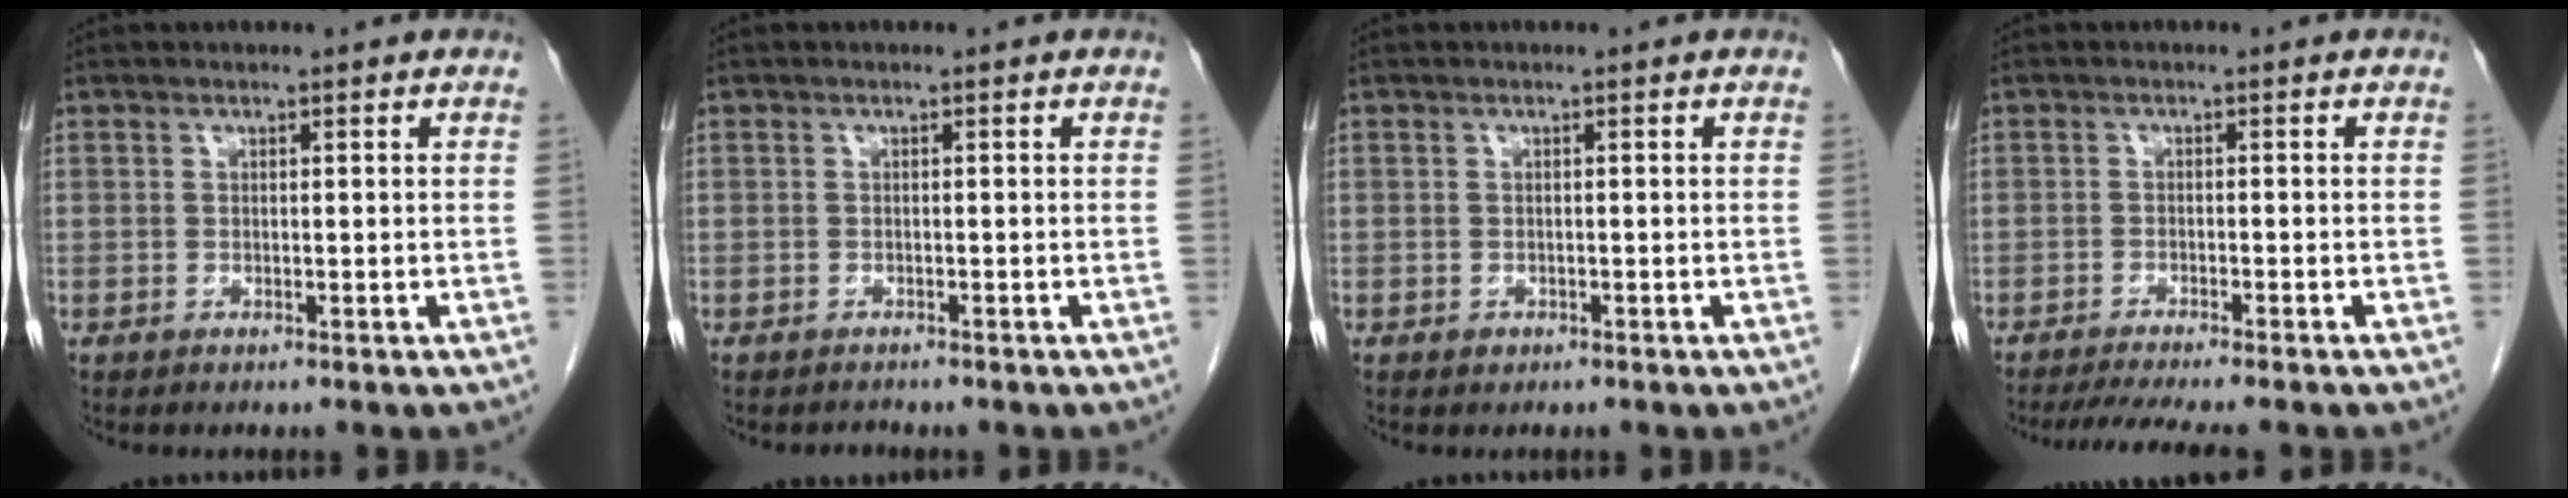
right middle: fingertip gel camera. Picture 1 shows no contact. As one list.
[{"total": 0.7, "force": [-0.7, 0.2, -0.1], "torque": [-0.002, -0.002, -0.012]}, {"total": 0.6, "force": [-0.3, 0.5, 0.2], "torque": [-0.003, 0.003, -0.002]}, {"total": 8.0, "force": [-7.0, 0.0, 4.0], "torque": [-0.047, -0.013, -0.106]}]